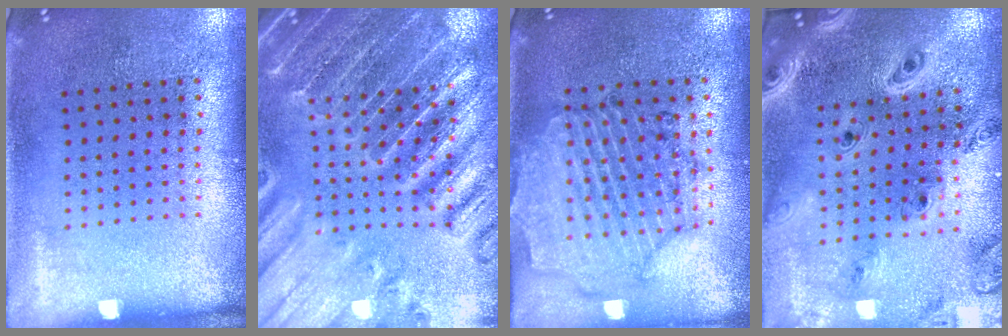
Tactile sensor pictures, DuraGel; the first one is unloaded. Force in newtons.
{"total": 3.9, "press": 3.7, "slide": 1.1}
{"total": 1.6, "press": 1.6, "slide": 0.3}
{"total": 2.5, "press": 2.2, "slide": 1.1}